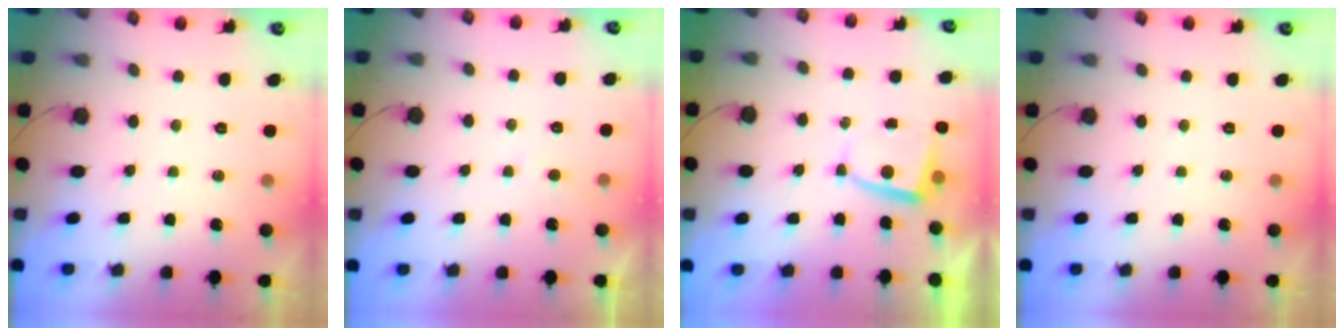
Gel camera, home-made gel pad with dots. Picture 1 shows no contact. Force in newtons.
{"total": 1.4, "press": 1.4, "slide": 0.2}
{"total": 2.8, "press": 2.7, "slide": 0.5}
{"total": 0.0}